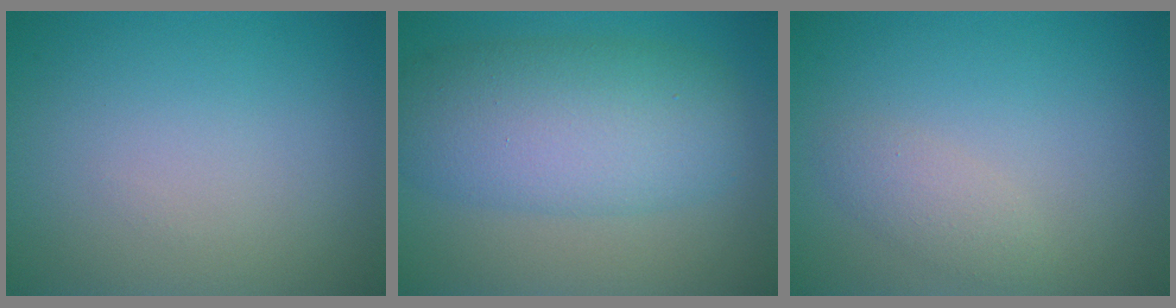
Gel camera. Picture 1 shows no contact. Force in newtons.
{"total": 8.0, "press": 8.0, "slide": 0.1}
{"total": 1.6, "press": 1.6, "slide": 0.1}